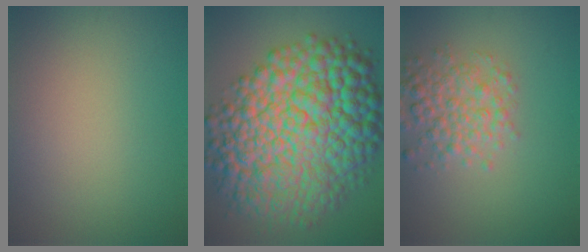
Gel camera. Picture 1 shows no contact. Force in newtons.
{"total": 16.1, "press": 16.1, "slide": 0.1}
{"total": 3.8, "press": 3.8, "slide": 0.1}